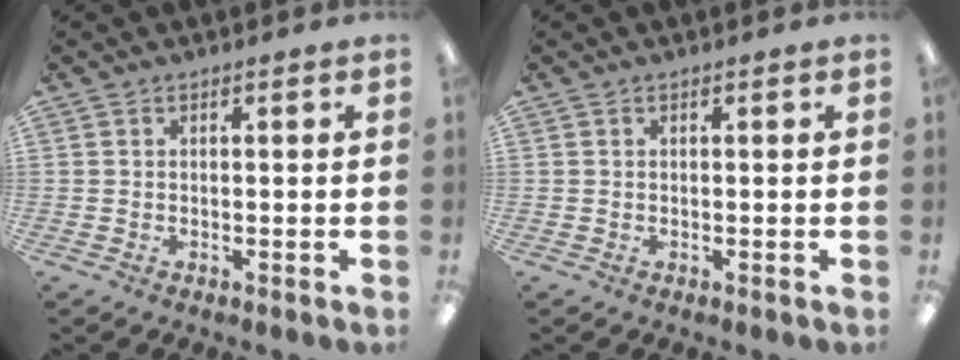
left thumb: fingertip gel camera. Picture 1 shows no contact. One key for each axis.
{"total": 0.0}